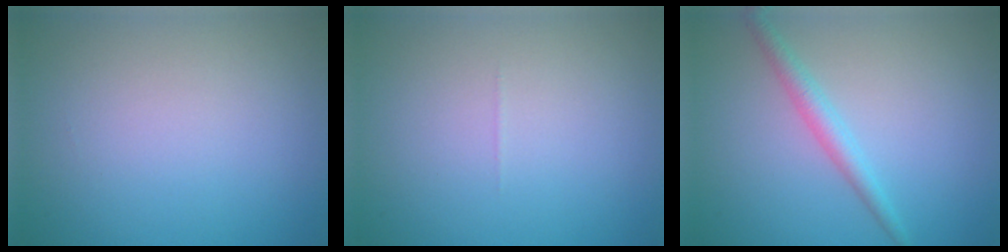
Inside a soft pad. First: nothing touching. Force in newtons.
{"total": 0.0}
{"total": 1.5, "press": 1.5, "slide": 0.1}